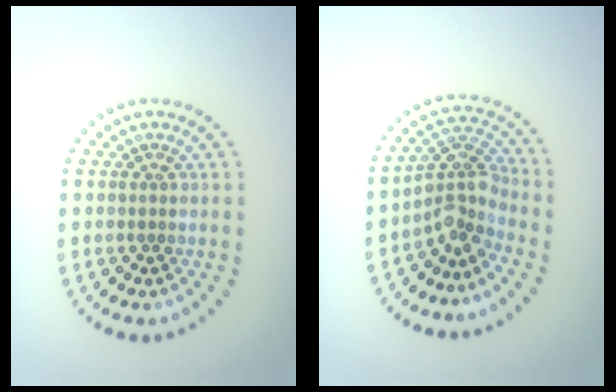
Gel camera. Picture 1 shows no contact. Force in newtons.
{"total": 3.6, "press": 2.6, "slide": 2.5}